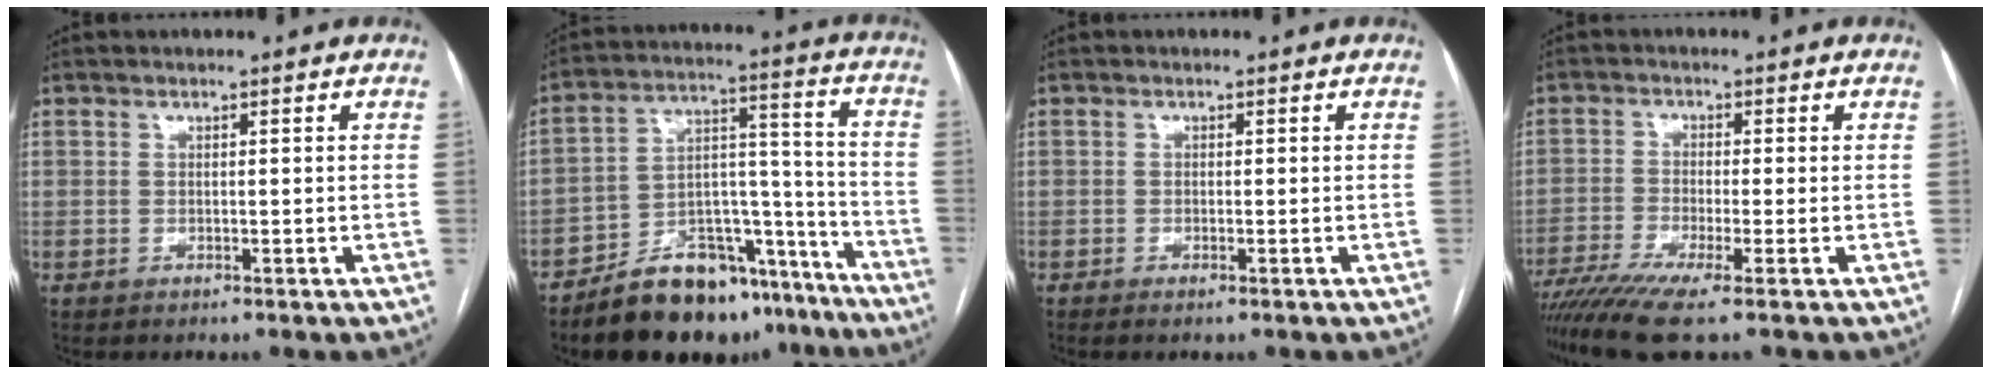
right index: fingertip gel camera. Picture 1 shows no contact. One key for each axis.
{"total": 18.5, "fx": -14.3, "fy": 7.8, "fz": 8.8, "tx": -0.112, "ty": 0.055, "tz": -0.224}
{"total": 0.9, "fx": -0.6, "fy": -0.1, "fz": 0.7, "tx": -0.015, "ty": -0.001, "tz": -0.010}
{"total": 9.6, "fx": -6.9, "fy": -0.2, "fz": 6.6, "tx": -0.115, "ty": -0.016, "tz": -0.119}